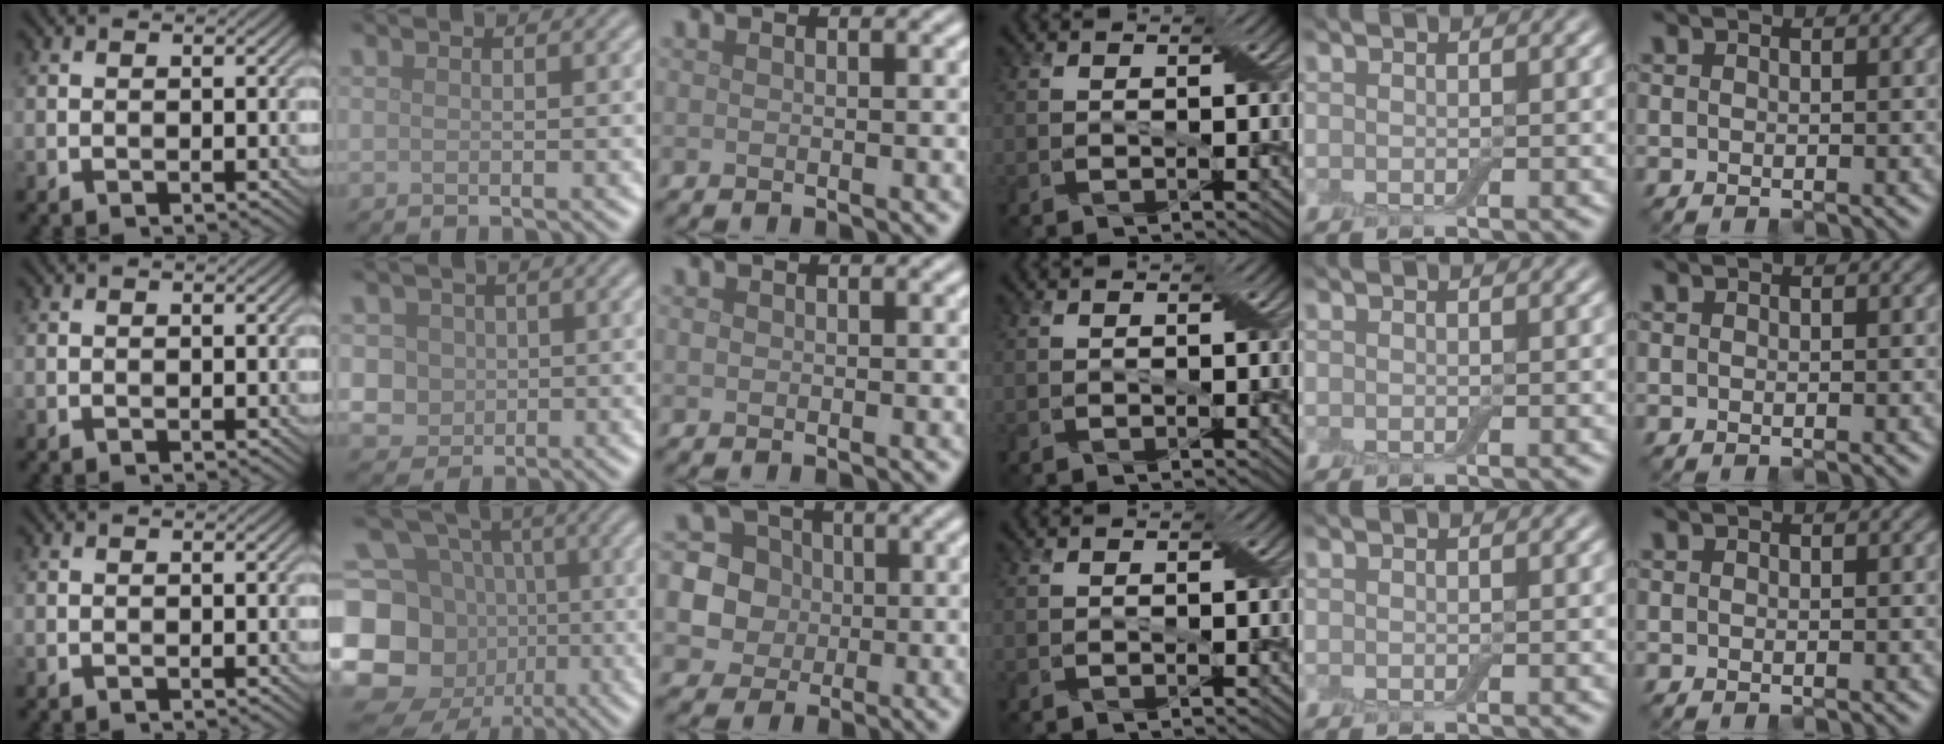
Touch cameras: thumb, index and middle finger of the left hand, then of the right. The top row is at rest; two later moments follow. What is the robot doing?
{"motion": "press", "object": "electronic device side button"}